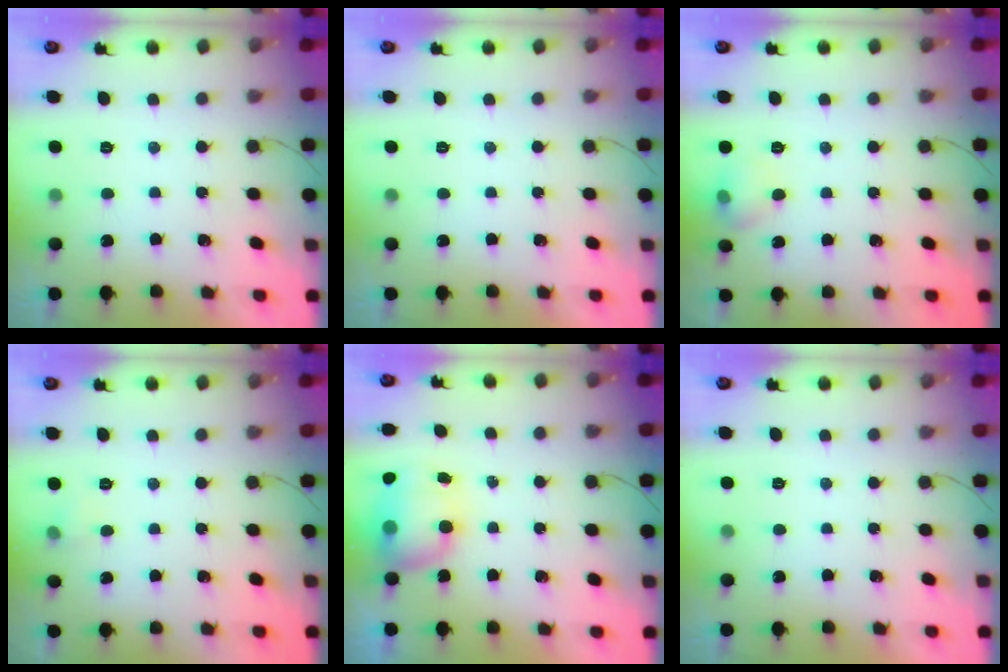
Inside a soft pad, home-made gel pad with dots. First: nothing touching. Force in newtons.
{"total": 0.0}
{"total": 6.6, "press": 6.4, "slide": 1.6}
{"total": 3.6, "press": 3.5, "slide": 1.0}
{"total": 8.8, "press": 8.2, "slide": 3.3}
{"total": 0.0}